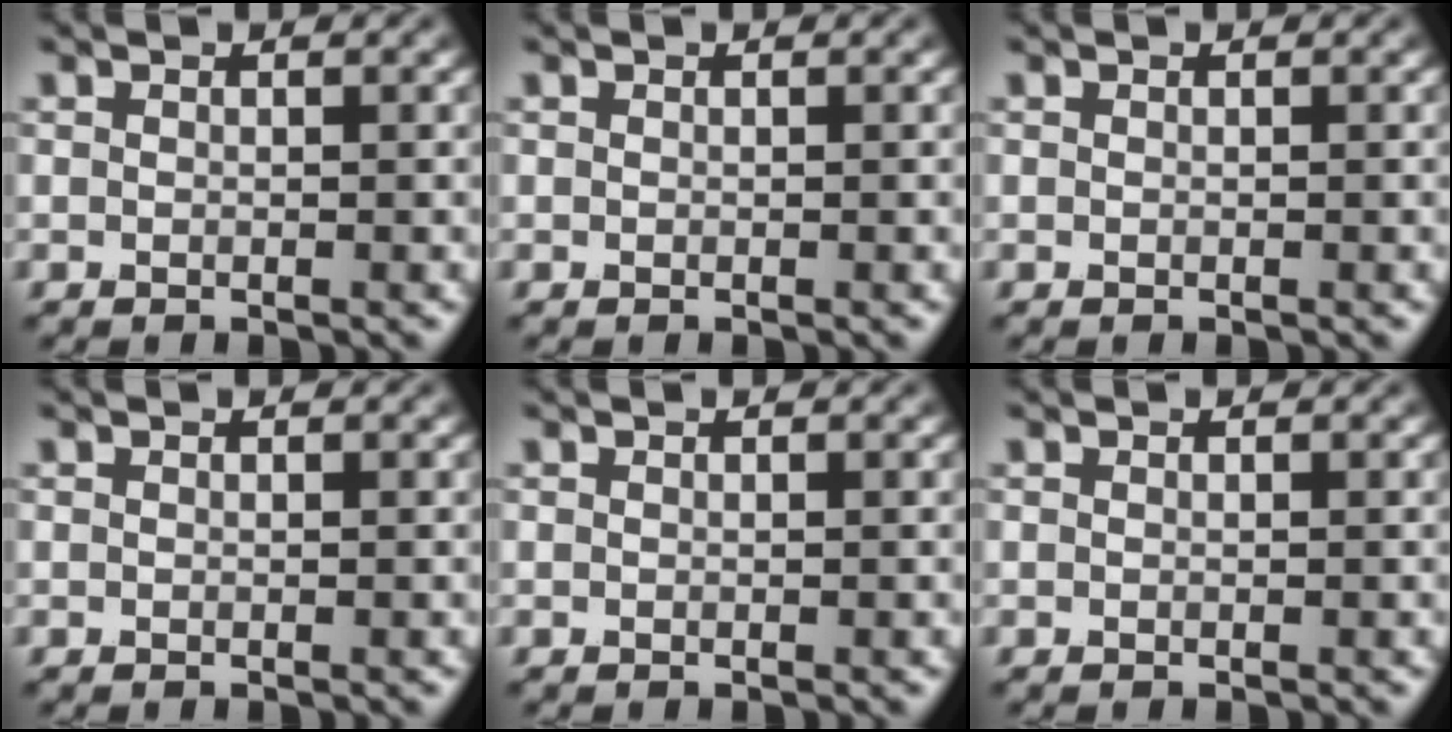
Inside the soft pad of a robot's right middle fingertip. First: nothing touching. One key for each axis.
{"total": 0.0}
{"total": 0.0}
{"total": 0.0}
{"total": 0.0}
{"total": 0.0}